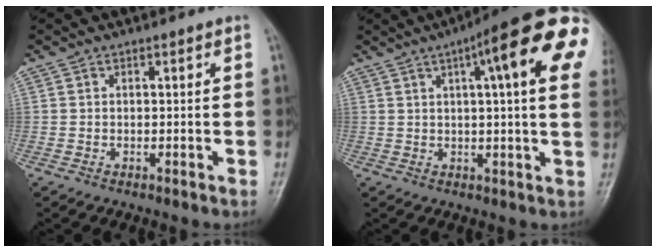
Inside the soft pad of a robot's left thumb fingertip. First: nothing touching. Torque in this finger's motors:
{"motor_torque": [1.48, 1.06, 2.02, -0.75, 0.42]}